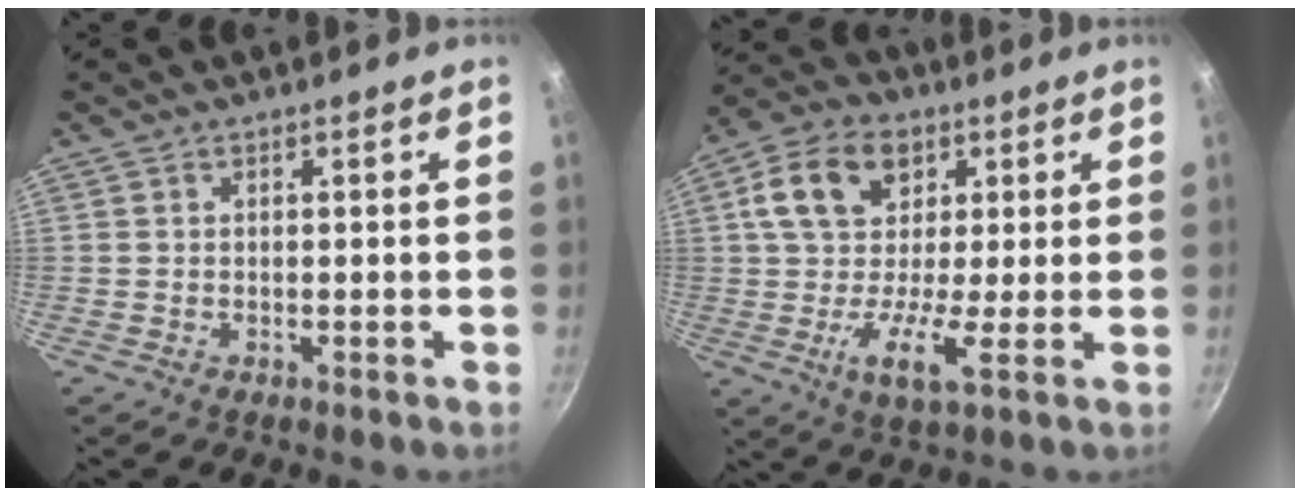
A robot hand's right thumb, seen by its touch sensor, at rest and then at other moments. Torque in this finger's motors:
{"motor_torque": [0.19, 1.57, 0.76, -0.46, 0.36]}